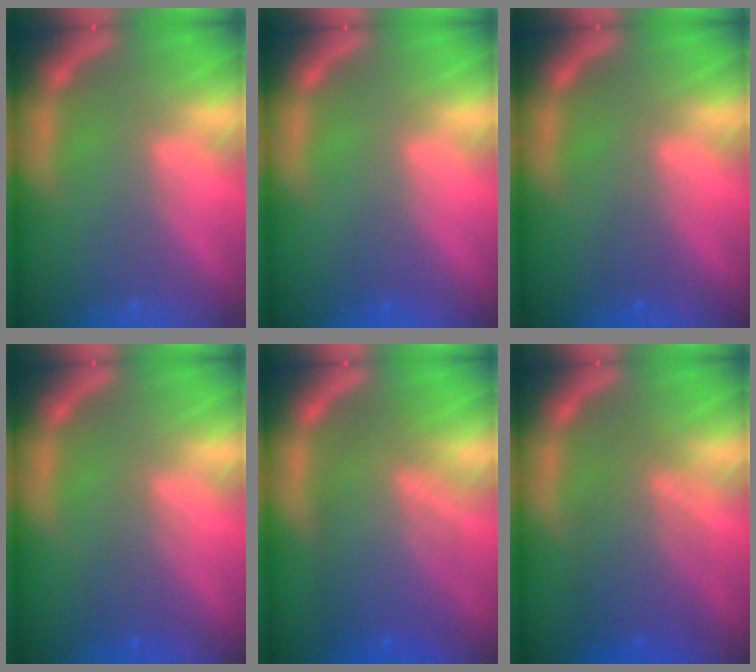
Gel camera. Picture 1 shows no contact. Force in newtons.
{"total": 1.0}
{"total": 1.0}
{"total": 2.0}
{"total": 8.1}
{"total": 5.5}